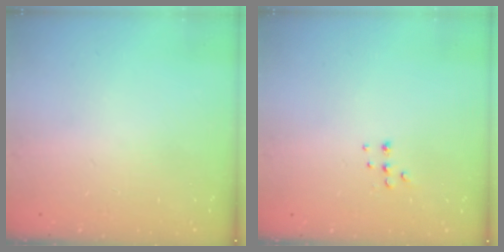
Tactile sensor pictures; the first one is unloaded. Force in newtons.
{"total": 4.4, "press": 4.4, "slide": 0.3}